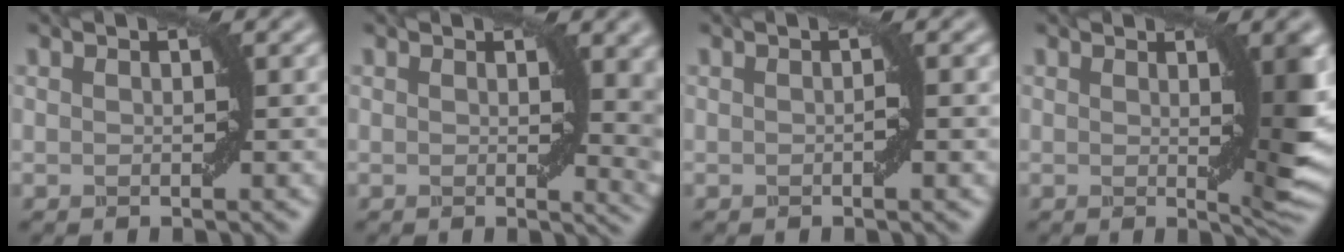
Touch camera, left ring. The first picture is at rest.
{"total": 4.8, "force": [1.2, 1.9, 4.2], "torque": [-0.040, -0.009, 0.023]}
{"total": 0.9, "force": [-0.2, -0.1, 0.8], "torque": [-0.013, 0.001, -0.002]}
{"total": 5.1, "force": [0.7, 0.9, 5.0], "torque": [-0.060, -0.008, 0.014]}